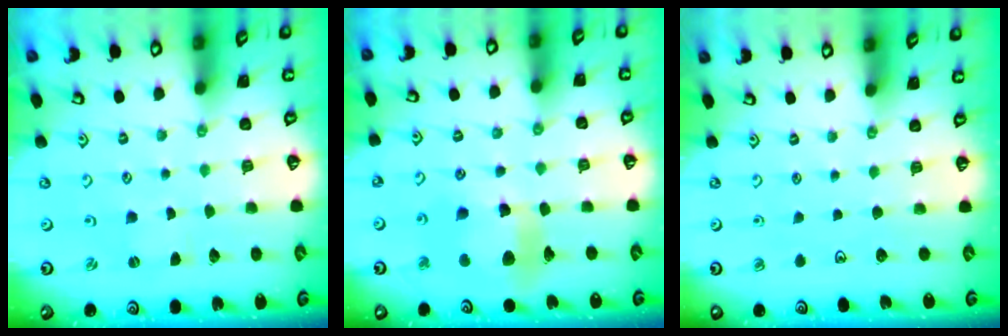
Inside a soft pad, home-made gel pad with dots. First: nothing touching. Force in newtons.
{"total": 12.1, "press": 12.0, "slide": 1.5}
{"total": 0.0}